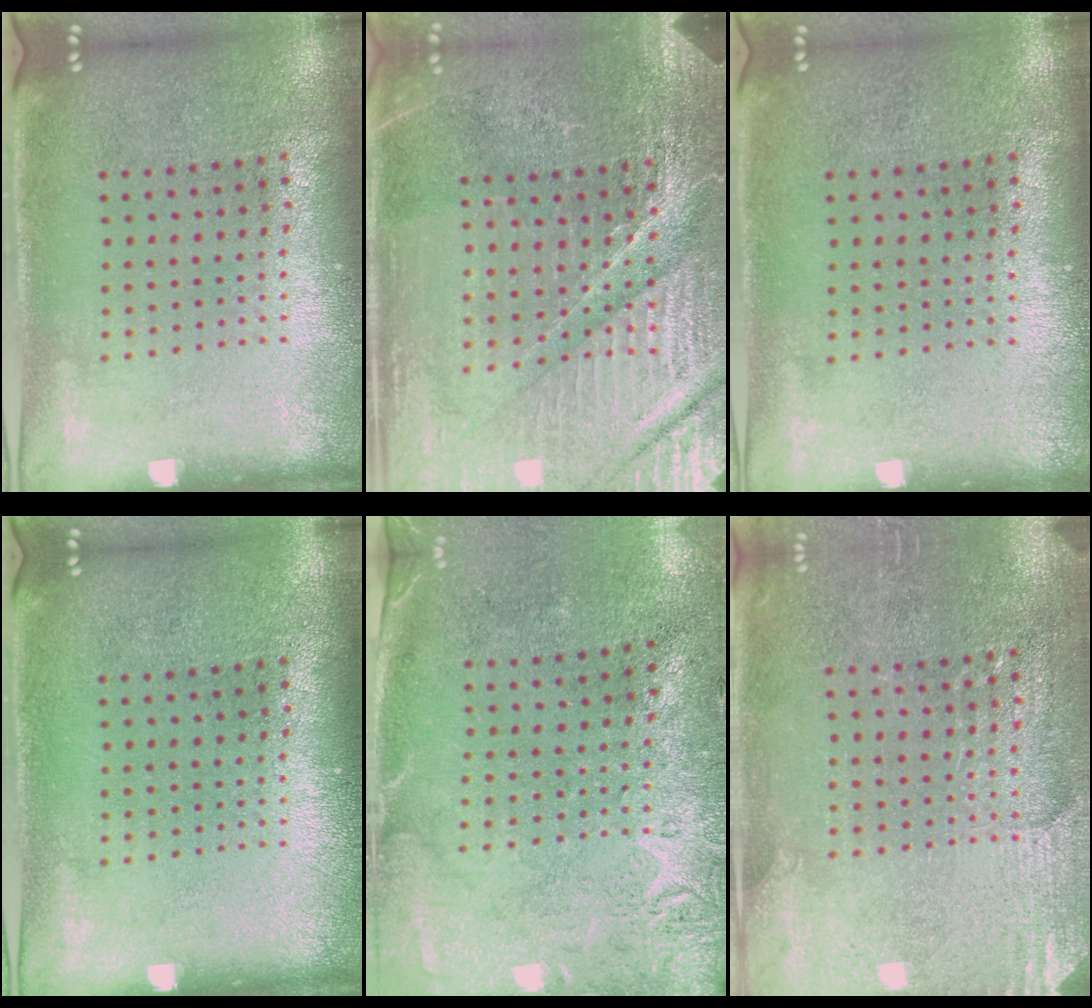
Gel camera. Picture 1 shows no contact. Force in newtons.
{"total": 4.9, "press": 4.6, "slide": 1.5}
{"total": 0.0}
{"total": 0.0}
{"total": 2.8, "press": 2.2, "slide": 1.7}
{"total": 2.9, "press": 2.8, "slide": 0.6}